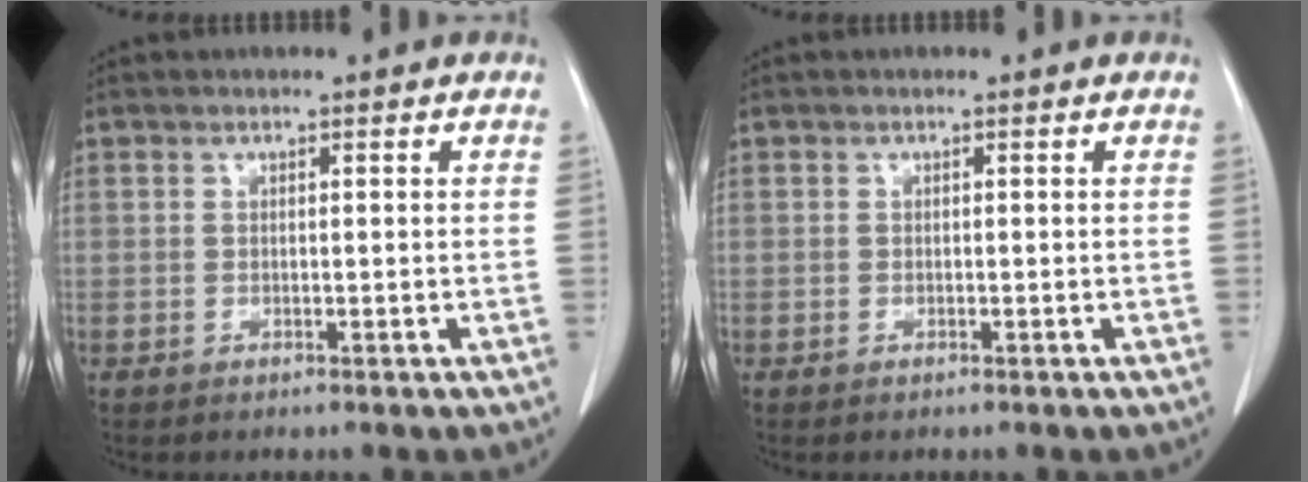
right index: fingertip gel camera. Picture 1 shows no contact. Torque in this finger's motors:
{"motor_torque": [-0.07, 0.07, -0.23, -0.09]}